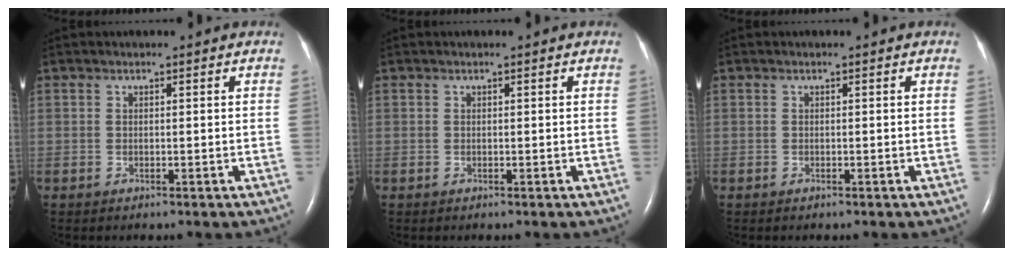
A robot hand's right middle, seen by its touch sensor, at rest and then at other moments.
{"total": 0.0}
{"total": 0.0}